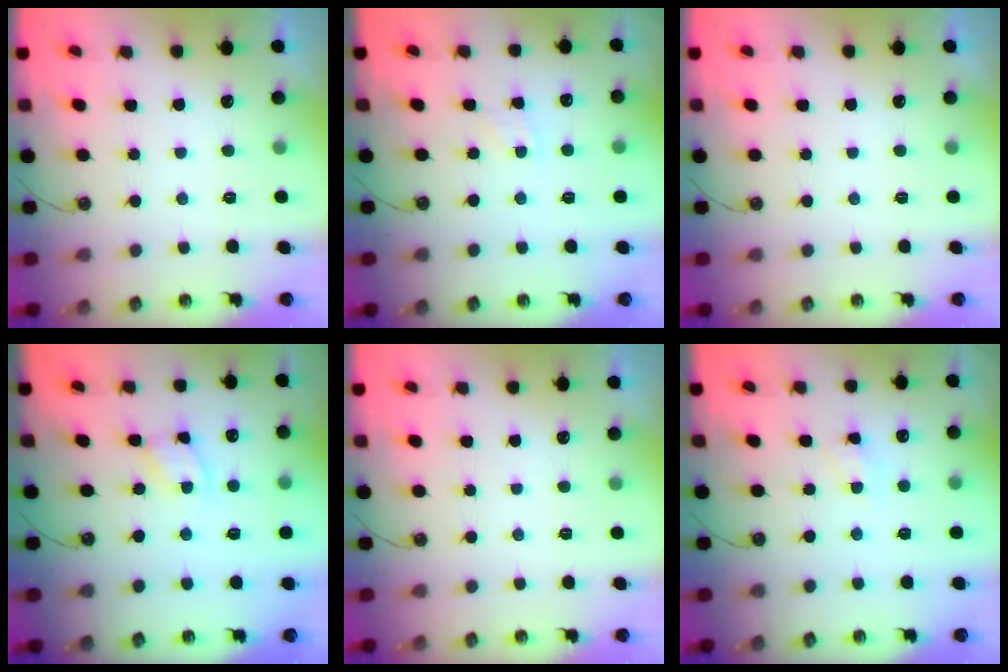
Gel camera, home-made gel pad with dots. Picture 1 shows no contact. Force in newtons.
{"total": 3.9, "press": 3.9, "slide": 0.5}
{"total": 0.0}
{"total": 2.9, "press": 2.9, "slide": 0.4}
{"total": 0.0}
{"total": 3.1, "press": 3.1, "slide": 0.5}